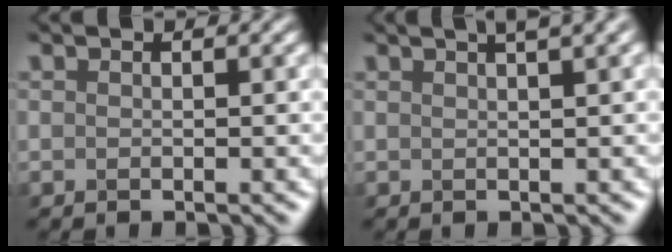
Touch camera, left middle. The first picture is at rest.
{"total": 4.3, "force": [2.7, 1.3, 3.0], "torque": [-0.023, 0.041, 0.024]}